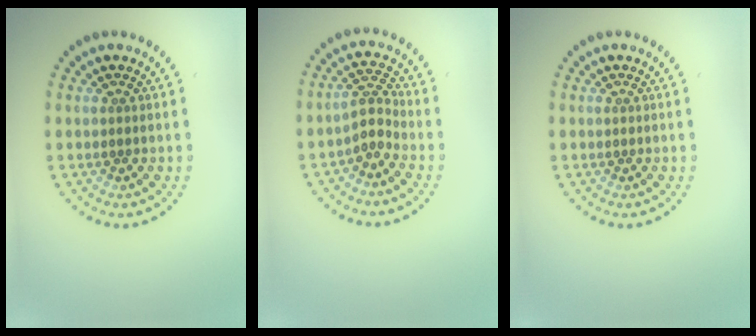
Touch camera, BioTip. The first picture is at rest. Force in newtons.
{"total": 2.2, "press": 1.6, "slide": 1.5}
{"total": 0.0}